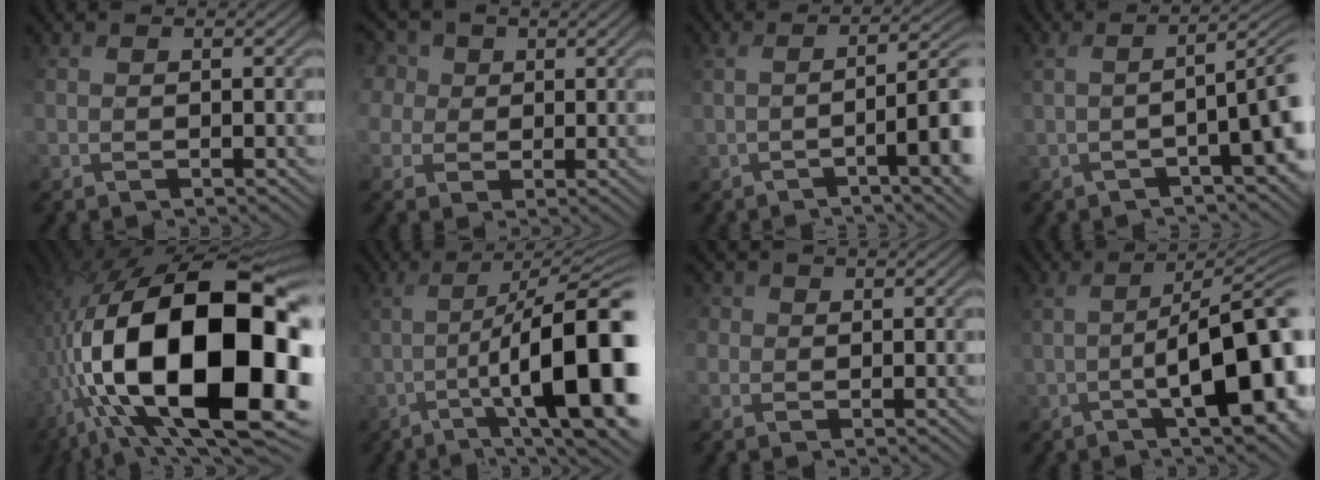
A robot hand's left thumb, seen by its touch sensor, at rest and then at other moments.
{"total": 6.1, "force": [1.0, 5.6, 2.0], "torque": [-0.110, 0.012, 0.005]}
{"total": 8.2, "force": [-1.5, 1.7, 7.8], "torque": [-0.107, 0.004, -0.012]}
{"total": 6.7, "force": [-1.0, 1.2, 6.5], "torque": [-0.082, 0.008, -0.009]}
{"total": 21.9, "force": [-0.7, 12.1, 18.3], "torque": [-0.377, -0.022, 0.016]}
{"total": 15.2, "force": [-3.0, 4.0, 14.4], "torque": [-0.206, -0.007, -0.014]}
{"total": 2.5, "force": [-0.6, 2.4, 0.4], "torque": [-0.018, 0.003, -0.009]}
{"total": 12.8, "force": [-3.3, 3.5, 11.9], "torque": [-0.139, 0.012, -0.036]}